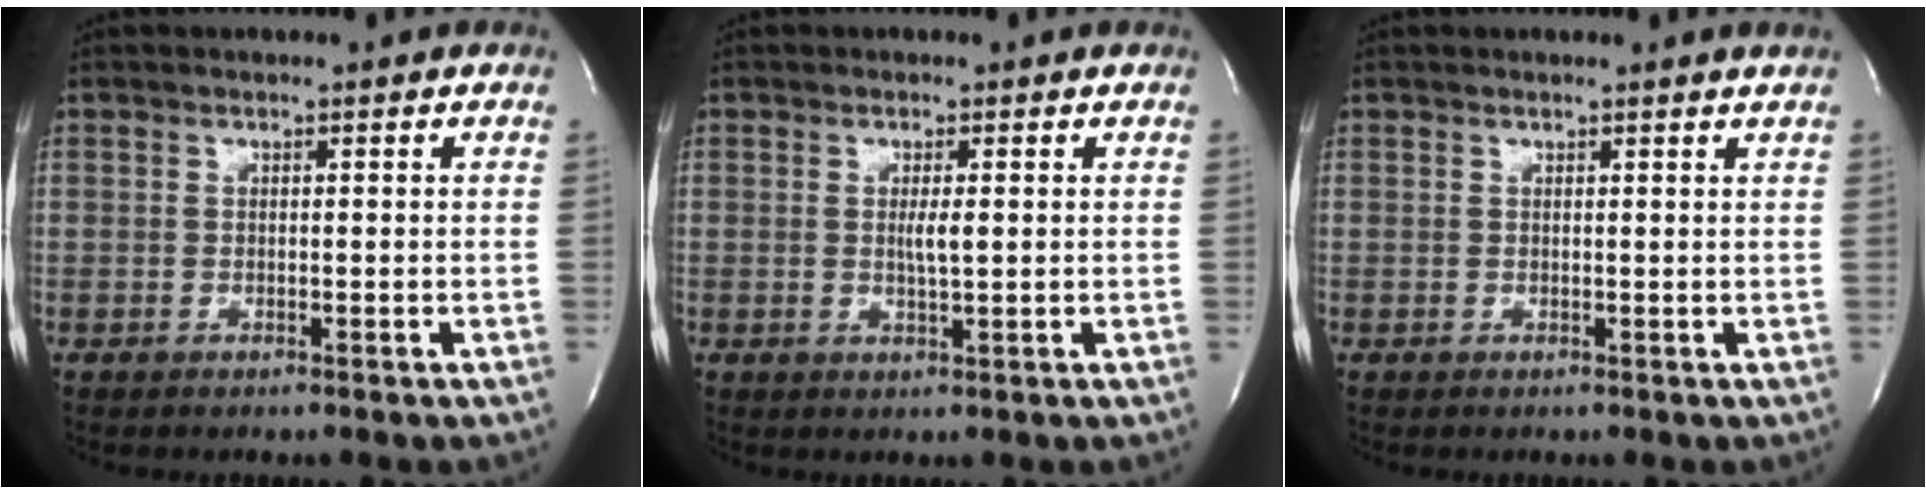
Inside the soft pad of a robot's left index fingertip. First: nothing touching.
{"total": 2.2, "force": [0.2, 0.1, 2.2], "torque": [-0.044, -0.003, 0.005]}
{"total": 1.2, "force": [1.1, -0.4, 0.3], "torque": [-0.019, -0.009, 0.014]}